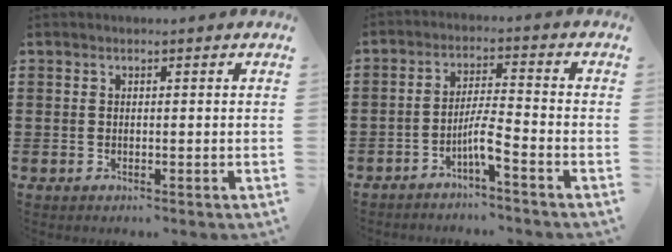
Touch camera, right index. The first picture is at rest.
{"total": 4.7, "force": [-3.1, 0.1, 3.5], "torque": [-0.071, -0.003, -0.062]}